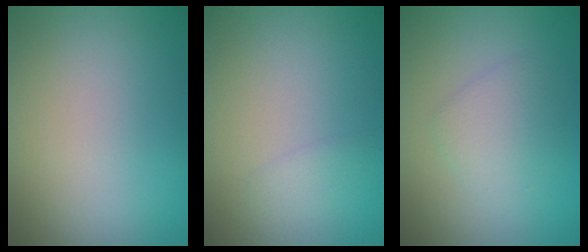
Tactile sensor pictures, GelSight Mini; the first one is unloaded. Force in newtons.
{"total": 0.9, "press": 0.9, "slide": 0.1}
{"total": 2.2, "press": 2.2, "slide": 0.1}